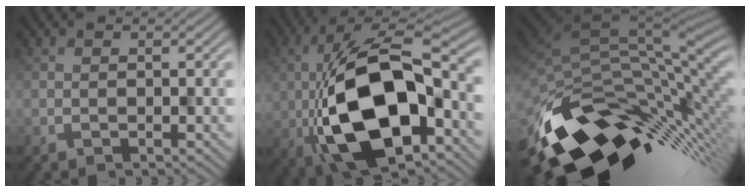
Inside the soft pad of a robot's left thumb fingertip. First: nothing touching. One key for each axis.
{"total": 17.2, "fx": -2.6, "fy": 8.9, "fz": 14.4, "tx": -0.282, "ty": -0.004, "tz": -0.054}
{"total": 15.0, "fx": -6.0, "fy": 8.1, "fz": 11.1, "tx": -0.224, "ty": -0.040, "tz": -0.091}